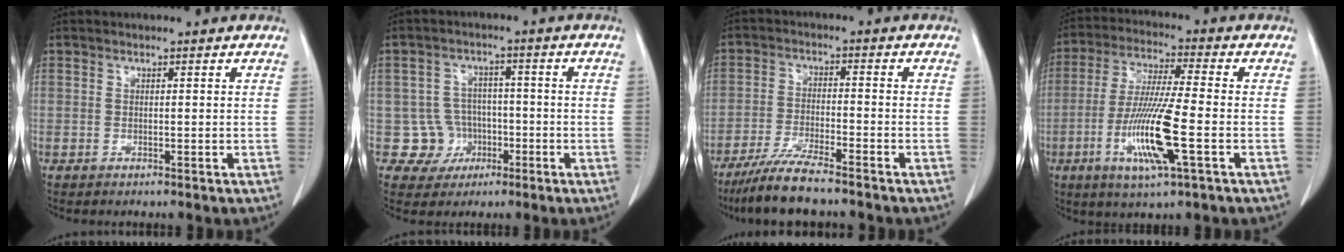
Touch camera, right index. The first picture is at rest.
{"total": 5.9, "force": [-1.6, 5.6, 0.0], "torque": [0.011, 0.017, -0.022]}
{"total": 8.3, "force": [-6.8, 0.2, 4.7], "torque": [-0.084, -0.025, -0.123]}
{"total": 12.7, "force": [-3.8, 0.4, 12.1], "torque": [-0.243, -0.018, -0.076]}